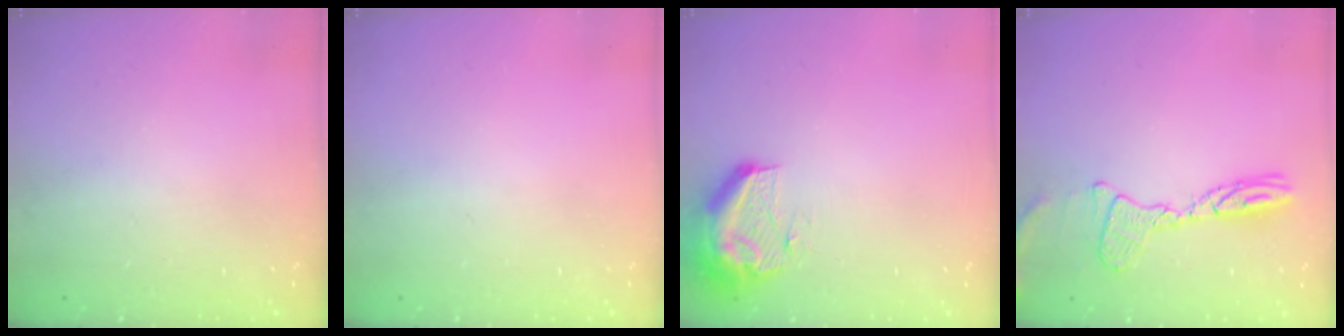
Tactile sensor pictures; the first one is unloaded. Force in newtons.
{"total": 0.0}
{"total": 11.7, "press": 11.7, "slide": 1.3}
{"total": 12.1, "press": 12.0, "slide": 0.9}